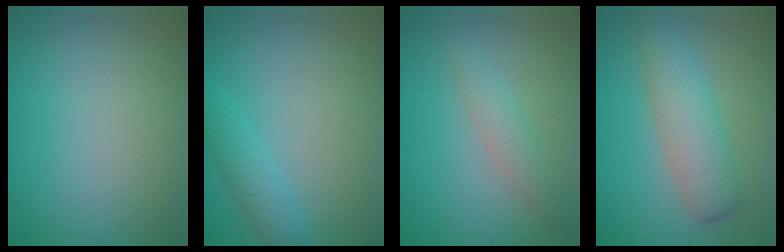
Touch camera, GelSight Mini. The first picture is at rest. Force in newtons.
{"total": 2.2, "press": 2.2, "slide": 0.0}
{"total": 1.9, "press": 1.9, "slide": 0.1}
{"total": 4.3, "press": 4.3, "slide": 0.0}